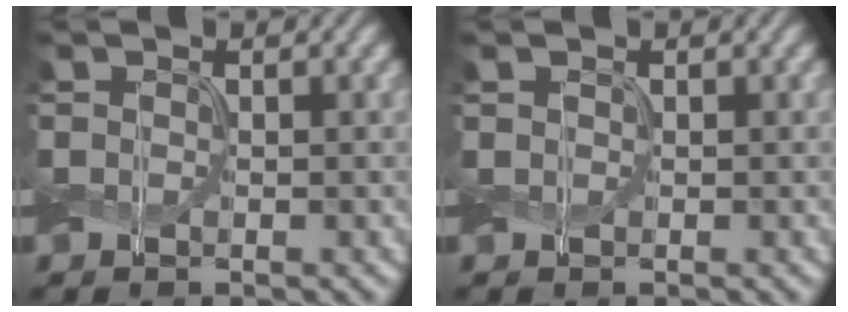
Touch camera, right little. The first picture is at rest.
{"total": 0.0}